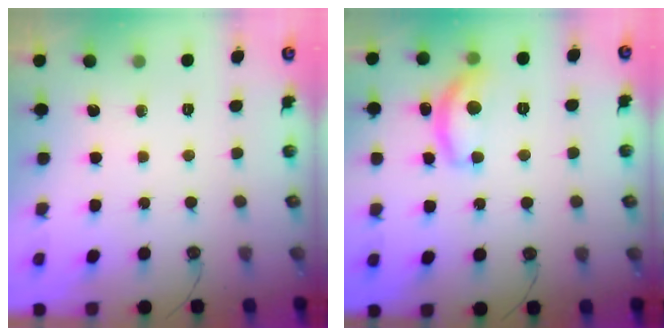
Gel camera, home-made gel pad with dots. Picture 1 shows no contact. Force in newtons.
{"total": 8.8, "press": 8.8, "slide": 0.7}